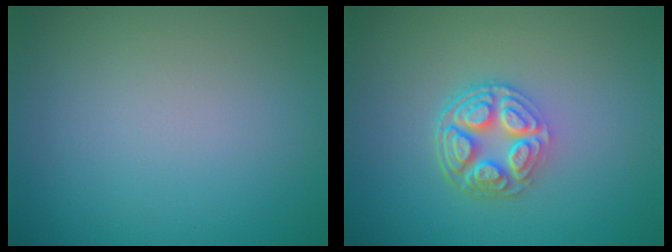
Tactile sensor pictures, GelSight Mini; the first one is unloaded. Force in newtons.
{"total": 4.9, "press": 3.6, "slide": 3.3}